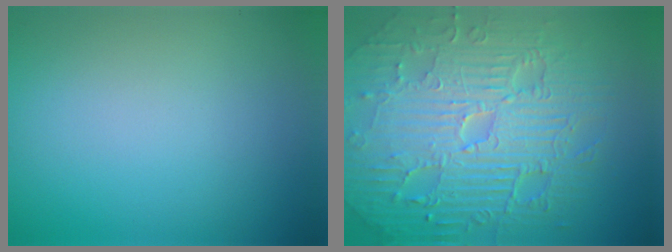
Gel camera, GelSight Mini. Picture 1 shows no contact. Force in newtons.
{"total": 11.6, "press": 7.5, "slide": 8.8}